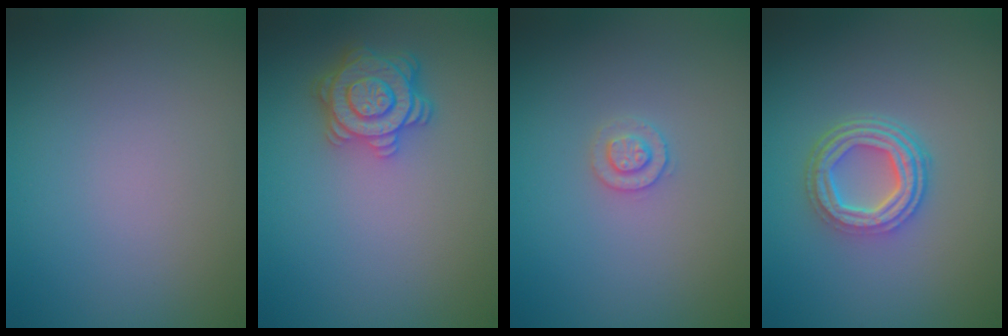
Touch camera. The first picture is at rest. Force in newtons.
{"total": 4.1, "press": 3.7, "slide": 1.6}
{"total": 1.5, "press": 1.5, "slide": 0.1}
{"total": 5.0, "press": 3.5, "slide": 3.5}